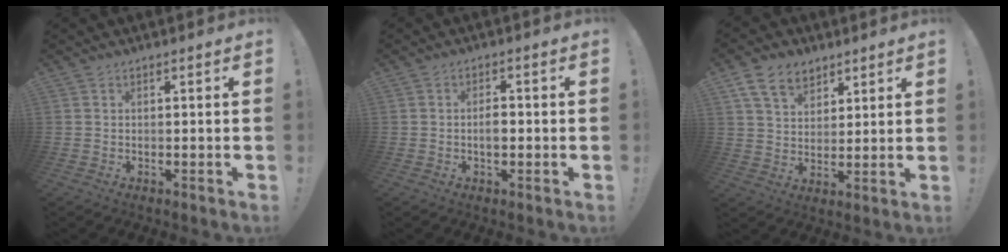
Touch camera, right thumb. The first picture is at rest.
{"total": 3.2, "force": [-0.7, 1.7, 2.6], "torque": [-0.031, 0.002, -0.016]}
{"total": 11.1, "force": [6.7, 7.2, 5.0], "torque": [-0.081, -0.027, 0.129]}